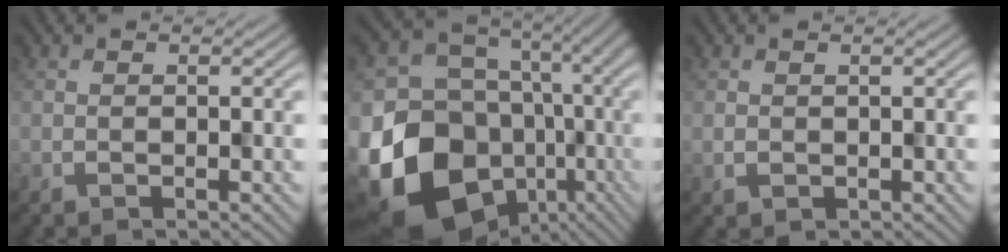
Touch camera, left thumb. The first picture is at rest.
{"total": 18.6, "force": [-7.3, 14.9, 8.6], "torque": [-0.219, -0.039, -0.100]}
{"total": 1.0, "force": [0.2, 0.8, 0.6], "torque": [-0.014, -0.001, 0.008]}